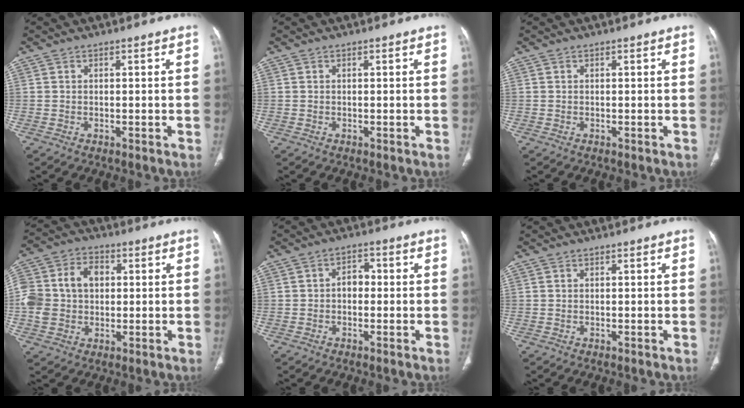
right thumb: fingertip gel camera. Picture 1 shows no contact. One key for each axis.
{"total": 0.0}
{"total": 0.0}
{"total": 13.4, "fx": 1.0, "fy": 10.2, "fz": 8.6, "tx": -0.168, "ty": 0.027, "tz": 0.019}
{"total": 3.4, "fx": -0.3, "fy": 2.5, "fz": 2.3, "tx": -0.022, "ty": 0.015, "tz": -0.014}
{"total": 0.0}